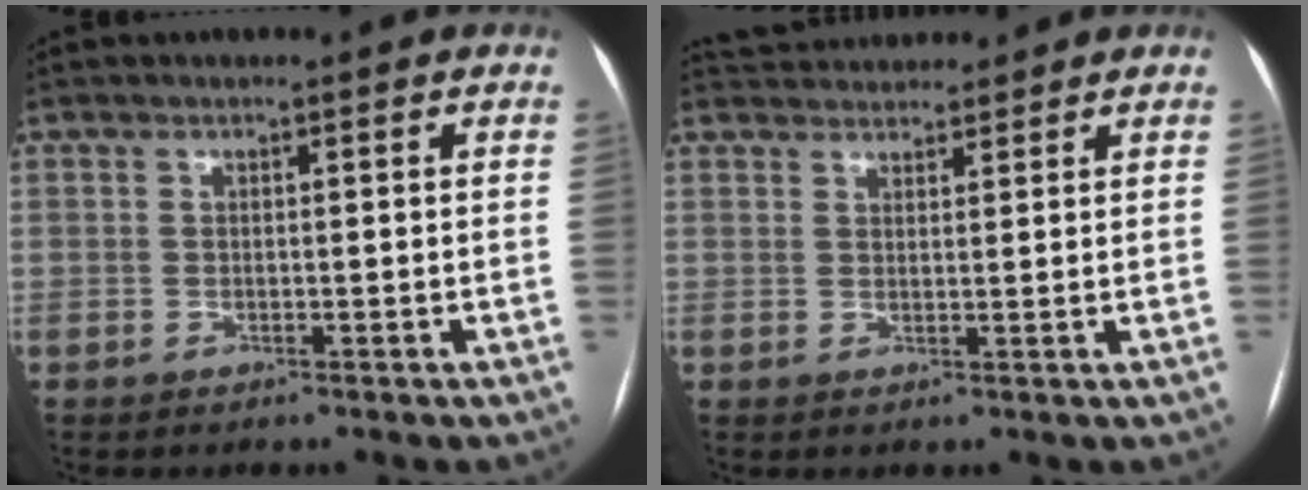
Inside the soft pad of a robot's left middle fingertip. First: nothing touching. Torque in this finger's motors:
{"motor_torque": [0.03, -0.13, -0.03, 0.00]}